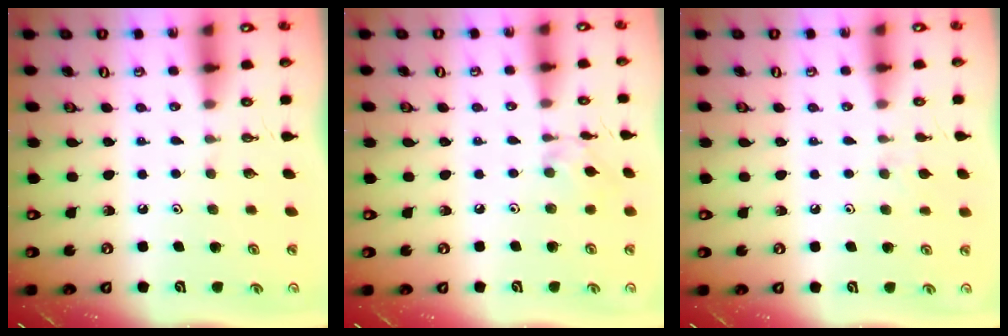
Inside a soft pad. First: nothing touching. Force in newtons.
{"total": 4.9, "press": 4.9, "slide": 0.6}
{"total": 3.8, "press": 3.7, "slide": 0.7}